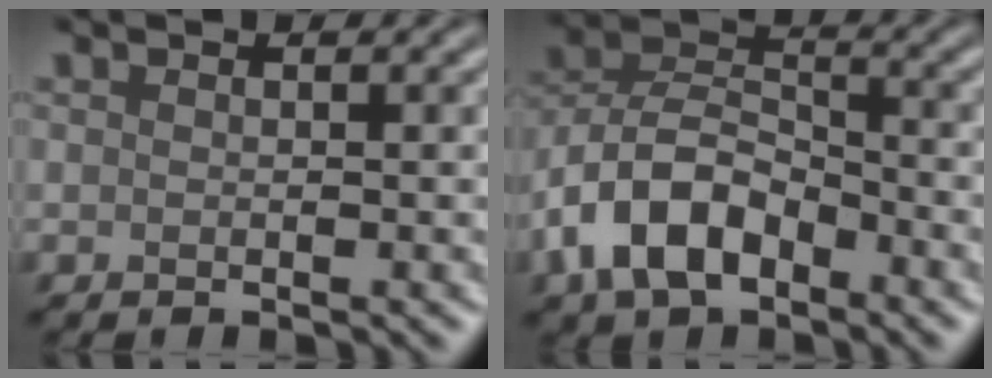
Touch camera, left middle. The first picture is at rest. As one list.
[{"total": 7.6, "force": [-3.8, 4.4, 4.9], "torque": [-0.096, 0.009, -0.082]}]